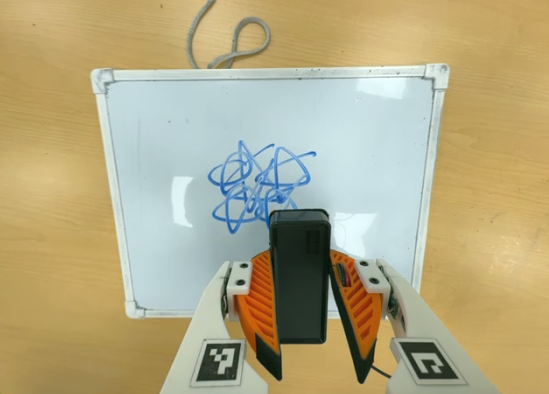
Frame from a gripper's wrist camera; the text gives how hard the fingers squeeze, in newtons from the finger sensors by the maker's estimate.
{"total": 5.9, "left": 5.1, "right": 6.8}